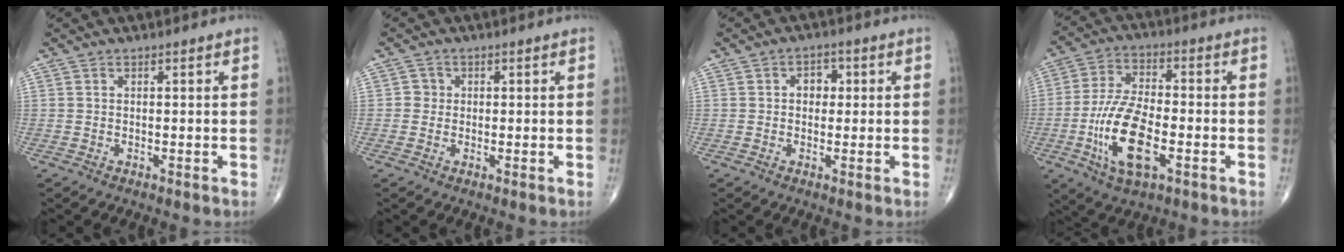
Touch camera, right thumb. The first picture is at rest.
{"total": 1.8, "force": [0.0, 1.7, 0.4], "torque": [0.004, 0.005, -0.004]}
{"total": 3.3, "force": [0.4, 2.6, 2.0], "torque": [-0.009, 0.008, 0.000]}
{"total": 14.3, "force": [-4.3, 6.1, 12.2], "torque": [-0.240, 0.013, -0.078]}